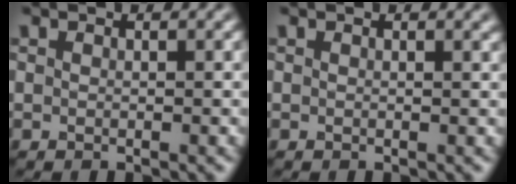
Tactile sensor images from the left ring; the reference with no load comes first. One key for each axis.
{"total": 0.7, "fx": 0.5, "fy": 0.2, "fz": 0.5, "tx": -0.001, "ty": 0.004, "tz": 0.006}